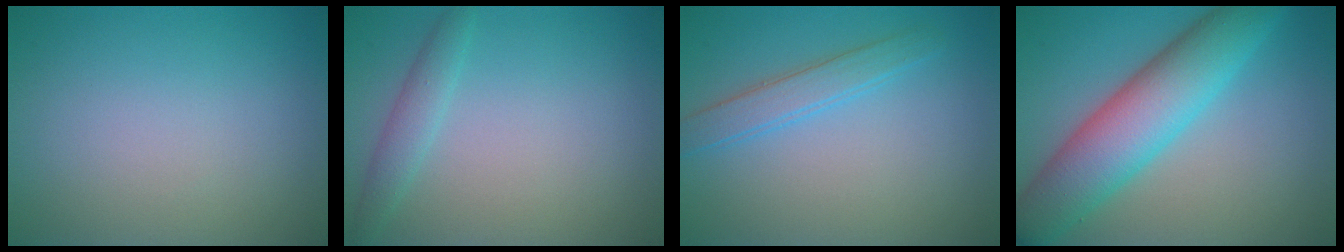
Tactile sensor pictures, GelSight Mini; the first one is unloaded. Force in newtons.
{"total": 1.8, "press": 1.8, "slide": 0.2}
{"total": 2.4, "press": 2.4, "slide": 0.1}
{"total": 8.3, "press": 8.3, "slide": 0.3}